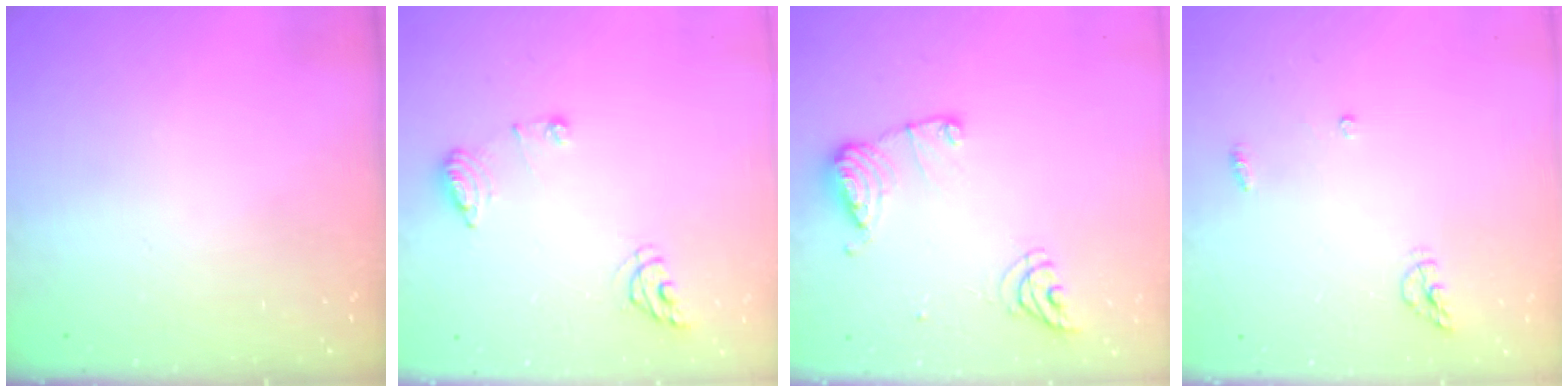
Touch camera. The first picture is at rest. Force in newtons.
{"total": 8.9, "press": 8.8, "slide": 1.1}
{"total": 11.3, "press": 11.2, "slide": 0.9}
{"total": 4.7, "press": 4.7, "slide": 0.2}